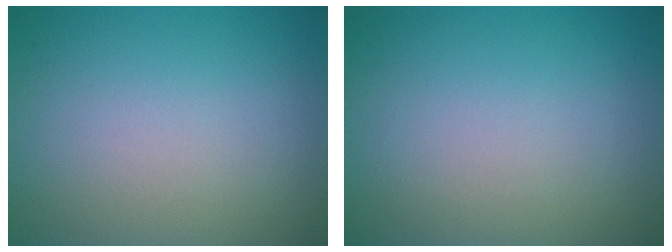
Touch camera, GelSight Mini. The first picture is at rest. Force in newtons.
{"total": 0.0}